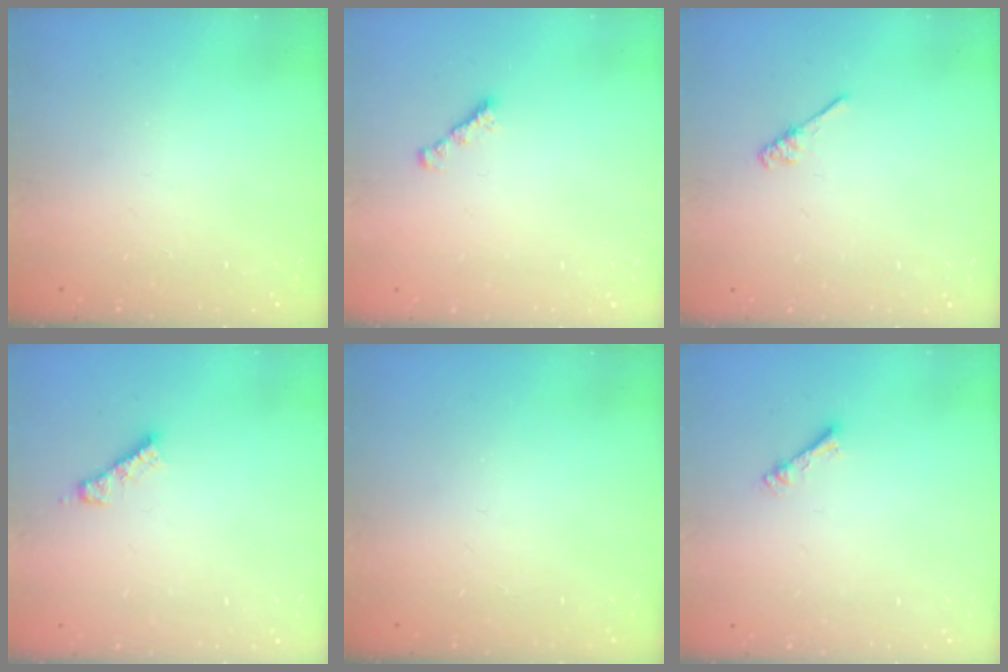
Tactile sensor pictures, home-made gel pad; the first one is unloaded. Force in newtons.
{"total": 1.6, "press": 1.5, "slide": 0.5}
{"total": 3.1, "press": 3.1, "slide": 0.5}
{"total": 4.0, "press": 4.0, "slide": 0.2}
{"total": 0.0}
{"total": 2.4, "press": 2.4, "slide": 0.4}